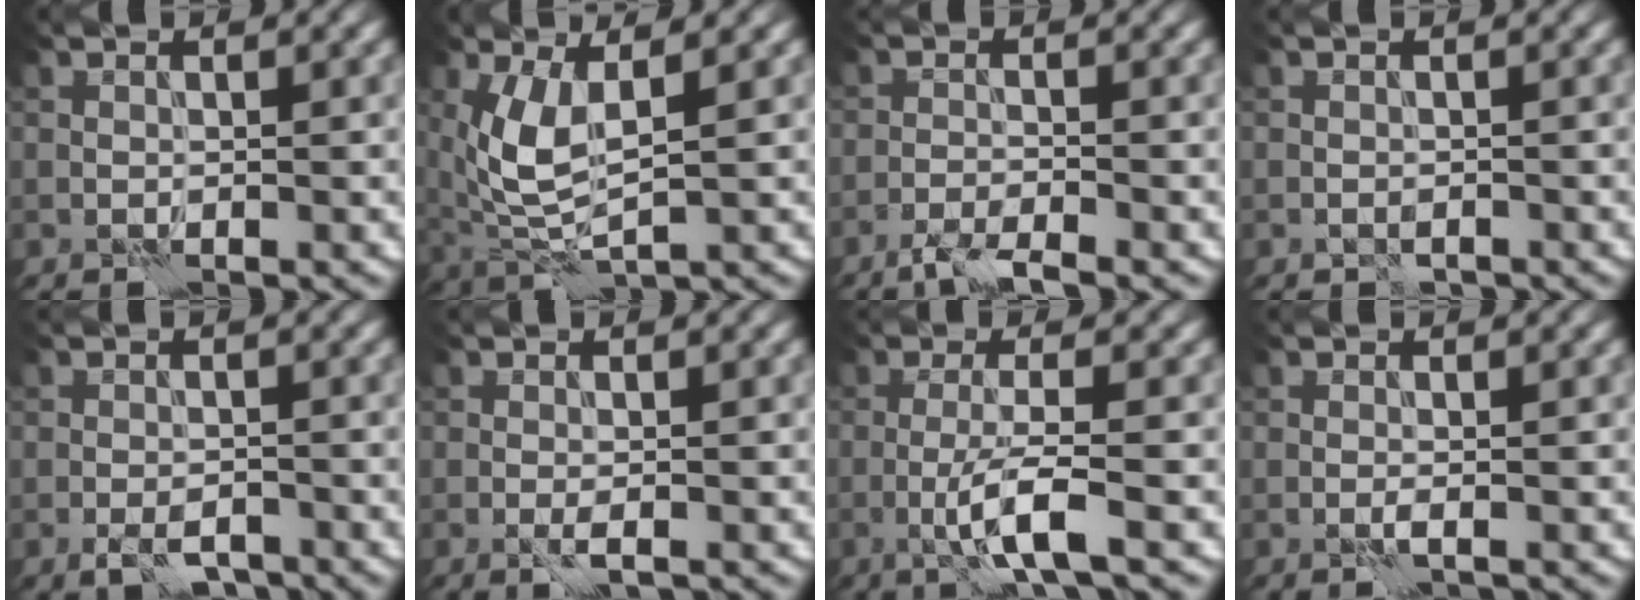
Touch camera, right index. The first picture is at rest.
{"total": 5.1, "force": [1.2, 2.1, 4.4], "torque": [-0.111, -0.006, 0.030]}
{"total": 3.1, "force": [-2.4, 0.4, 1.9], "torque": [-0.036, 0.001, -0.053]}
{"total": 0.8, "force": [-0.7, 0.4, 0.2], "torque": [-0.002, -0.001, -0.015]}
{"total": 2.6, "force": [-1.7, 1.0, 1.7], "torque": [-0.031, -0.001, -0.031]}
{"total": 1.0, "force": [-0.3, 0.1, 1.0], "torque": [-0.020, -0.003, -0.009]}
{"total": 4.0, "force": [-1.4, 0.4, 3.8], "torque": [-0.070, 0.008, -0.036]}
{"total": 0.6, "force": [-0.2, -0.1, 0.5], "torque": [-0.013, -0.001, -0.008]}